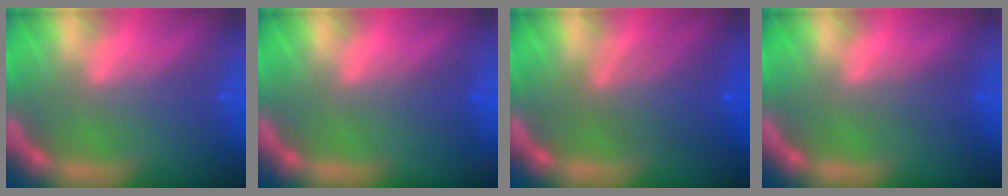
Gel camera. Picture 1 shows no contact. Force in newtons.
{"total": 1.0}
{"total": 5.1}
{"total": 1.5}